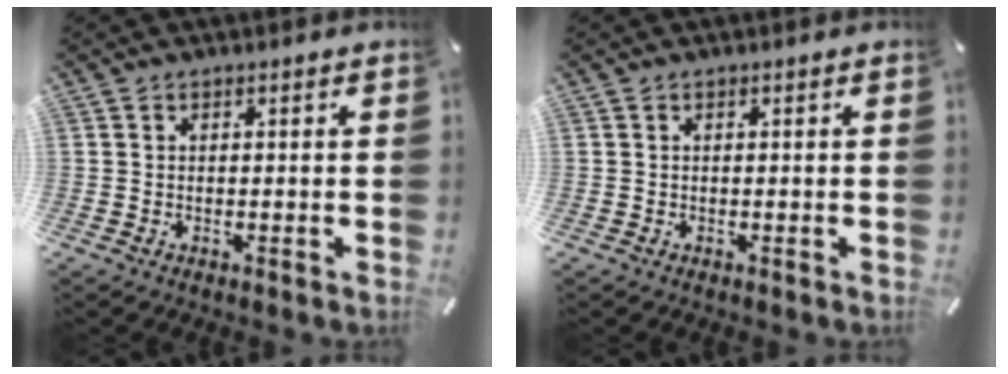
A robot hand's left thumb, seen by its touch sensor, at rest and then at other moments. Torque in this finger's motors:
{"motor_torque": [0.00, 0.00, 0.00, 0.00, 0.00]}